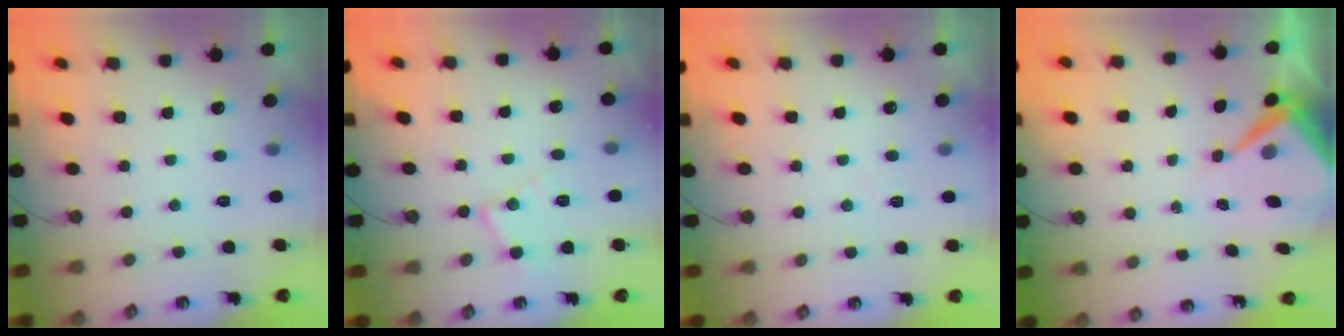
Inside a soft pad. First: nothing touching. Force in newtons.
{"total": 11.4, "press": 11.4, "slide": 0.8}
{"total": 3.6, "press": 3.5, "slide": 0.6}
{"total": 7.8, "press": 7.8, "slide": 0.8}